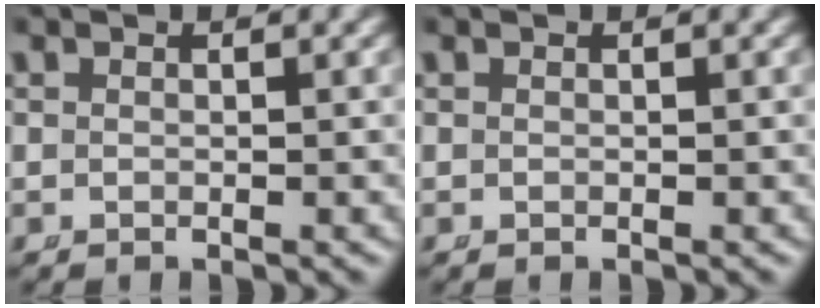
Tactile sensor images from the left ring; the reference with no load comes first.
{"total": 0.0}